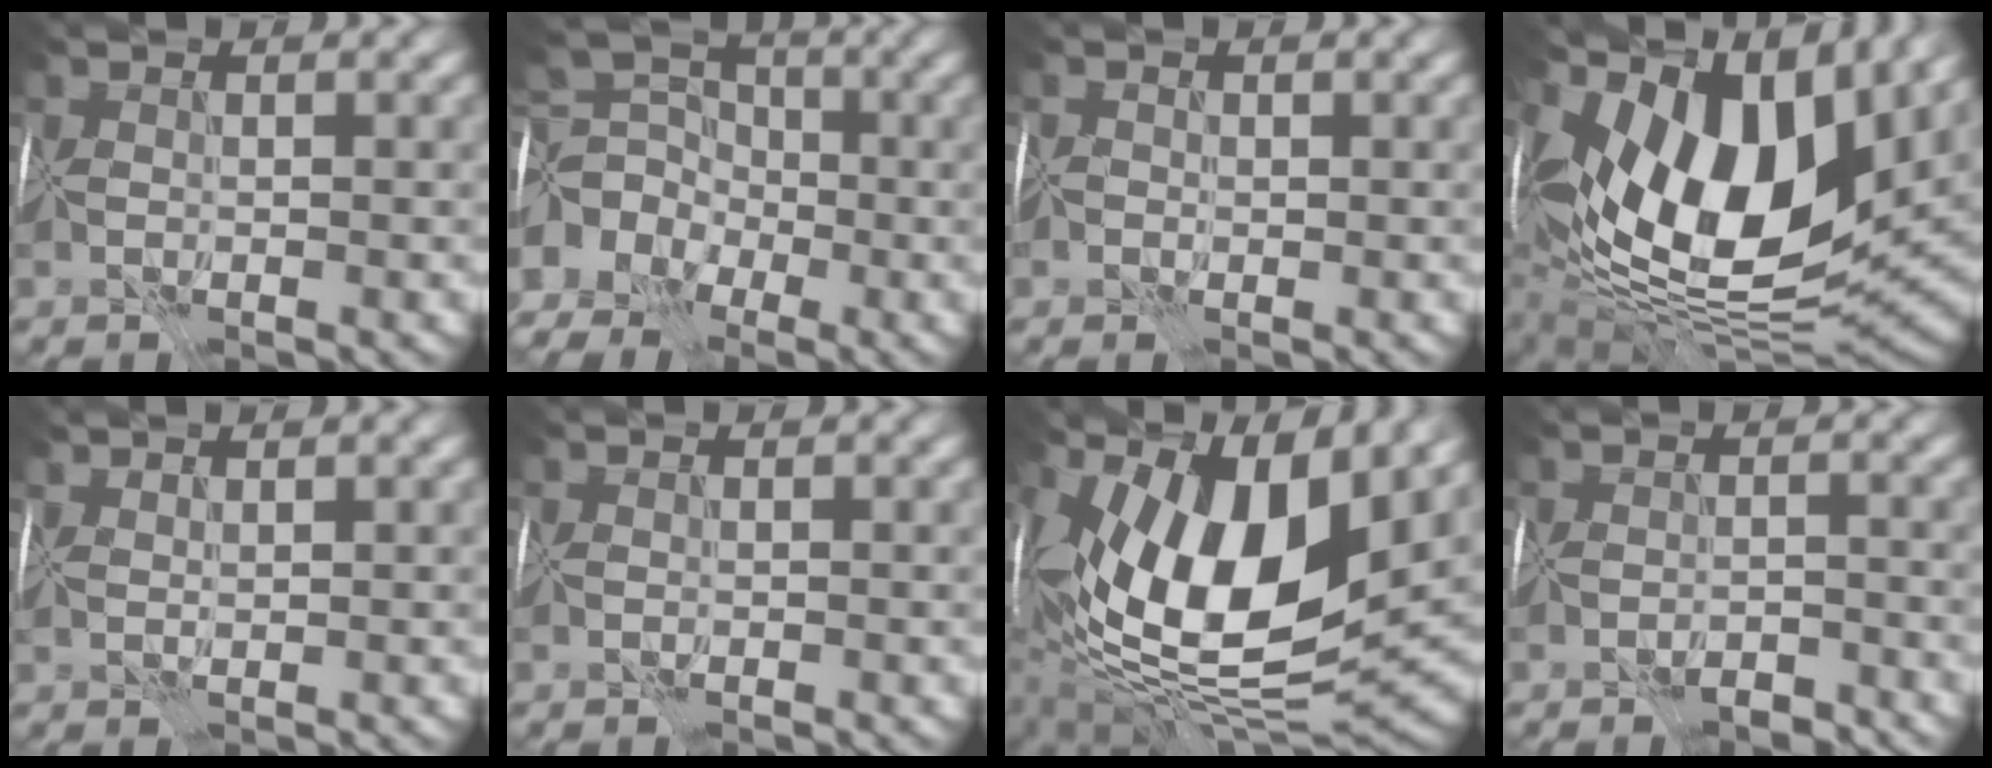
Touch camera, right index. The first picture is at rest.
{"total": 5.6, "force": [-2.5, 4.1, 3.0], "torque": [-0.055, 0.004, -0.062]}
{"total": 1.1, "force": [0.5, -0.3, -1.0], "torque": [0.028, 0.009, 0.009]}
{"total": 14.6, "force": [5.8, 6.9, 11.5], "torque": [-0.212, 0.015, 0.098]}
{"total": 2.2, "force": [2.0, -0.8, -0.6], "torque": [0.011, 0.011, 0.046]}
{"total": 0.0}
{"total": 14.4, "force": [4.8, 5.6, 12.3], "torque": [-0.217, 0.016, 0.081]}
{"total": 2.5, "force": [-2.4, 0.3, 0.7], "torque": [0.000, 0.005, -0.034]}